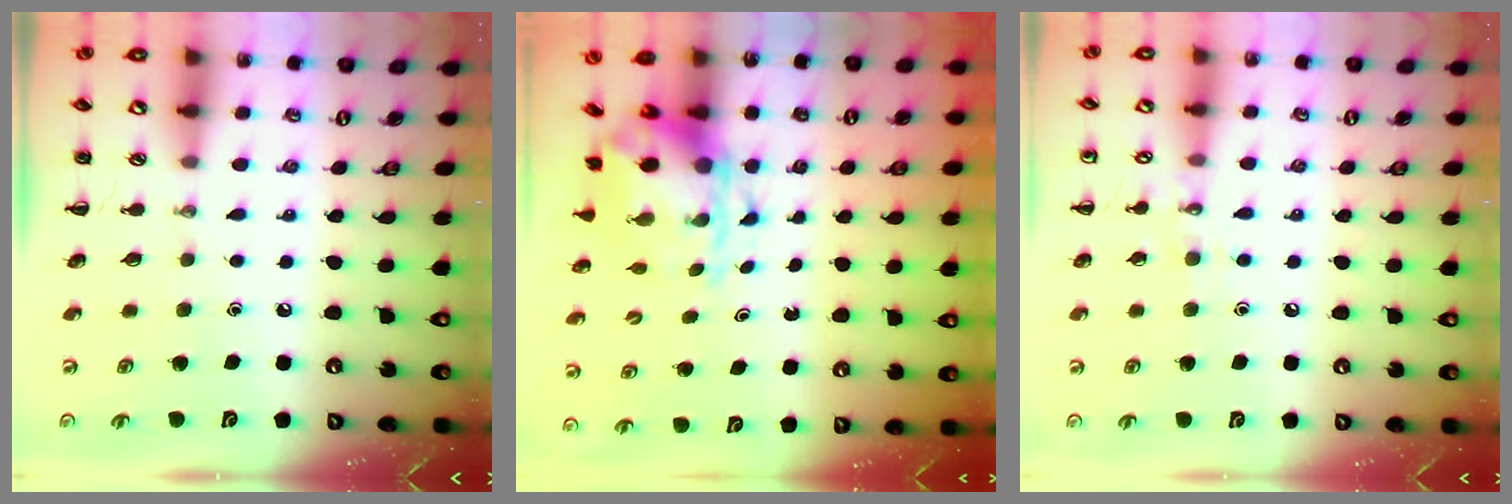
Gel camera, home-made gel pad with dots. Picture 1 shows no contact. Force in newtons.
{"total": 4.4, "press": 4.2, "slide": 1.1}
{"total": 7.2, "press": 7.0, "slide": 1.7}